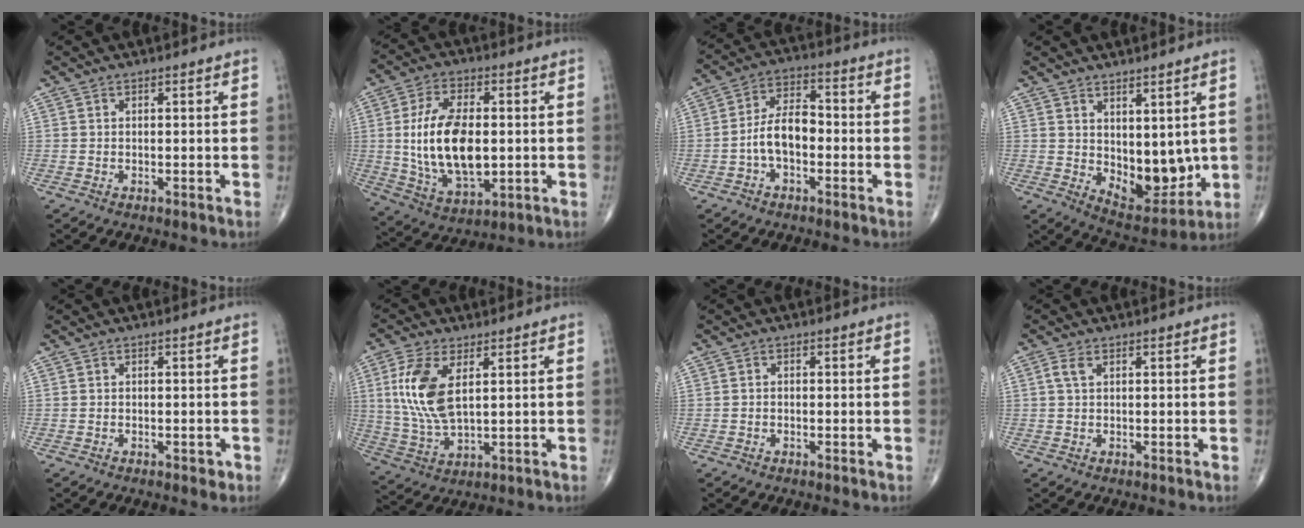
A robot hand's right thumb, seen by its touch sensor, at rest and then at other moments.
{"total": 17.3, "force": [0.2, 9.1, 14.7], "torque": [-0.268, -0.009, 0.014]}
{"total": 8.2, "force": [-1.9, 4.6, 6.4], "torque": [-0.108, 0.035, -0.043]}
{"total": 10.4, "force": [1.5, 5.9, 8.5], "torque": [-0.084, -0.034, 0.045]}
{"total": 1.1, "force": [-0.5, 0.7, 0.7], "torque": [-0.005, 0.001, -0.007]}
{"total": 11.8, "force": [3.1, 5.5, 10.0], "torque": [-0.218, -0.009, 0.069]}
{"total": 0.6, "force": [-0.3, 0.4, 0.3], "torque": [-0.001, 0.003, -0.008]}
{"total": 1.8, "force": [0.6, 0.9, 1.4], "torque": [-0.039, 0.011, 0.014]}